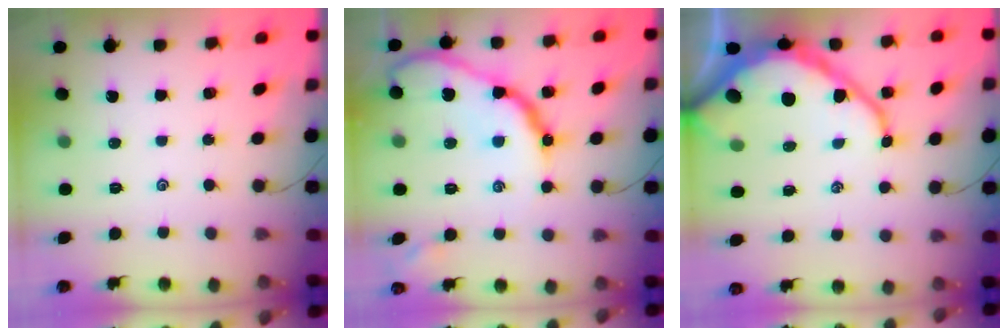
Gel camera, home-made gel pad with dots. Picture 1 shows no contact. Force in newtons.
{"total": 17.6, "press": 17.6, "slide": 1.6}
{"total": 15.7, "press": 15.6, "slide": 1.7}